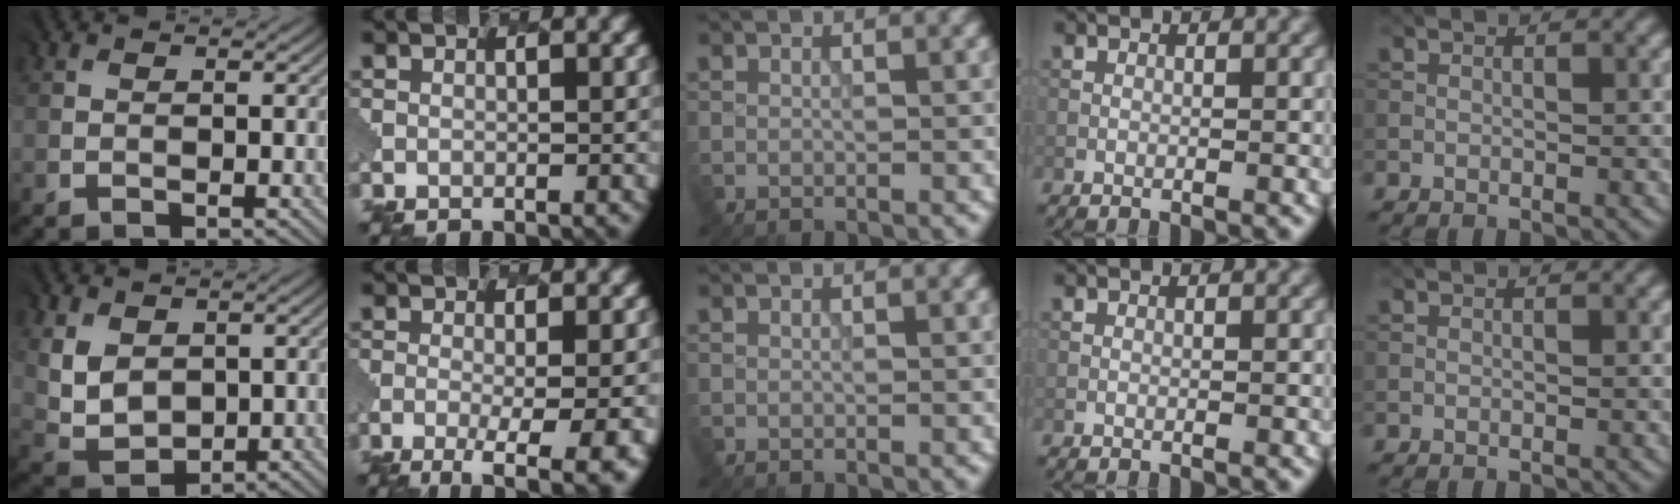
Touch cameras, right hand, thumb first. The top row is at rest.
{"thumb": {"total": 5.9, "force": [2.0, 4.4, 3.3], "torque": [-0.097, -0.009, 0.046]}, "index": {"total": 7.0, "force": [-2.8, 2.2, 6.1], "torque": [-0.078, -0.010, -0.031]}}